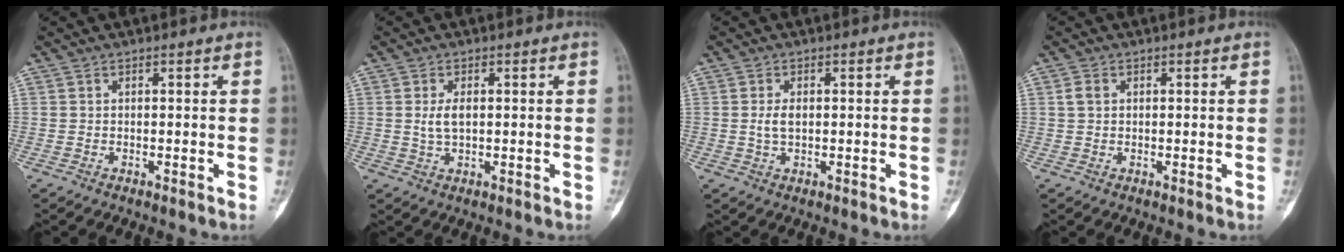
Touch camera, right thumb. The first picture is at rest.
{"total": 3.2, "force": [0.4, 1.5, 2.7], "torque": [-0.058, -0.002, 0.010]}
{"total": 2.6, "force": [0.2, 1.4, 2.2], "torque": [-0.047, 0.000, 0.003]}
{"total": 1.7, "force": [0.4, 1.3, 1.0], "torque": [-0.021, 0.005, 0.010]}